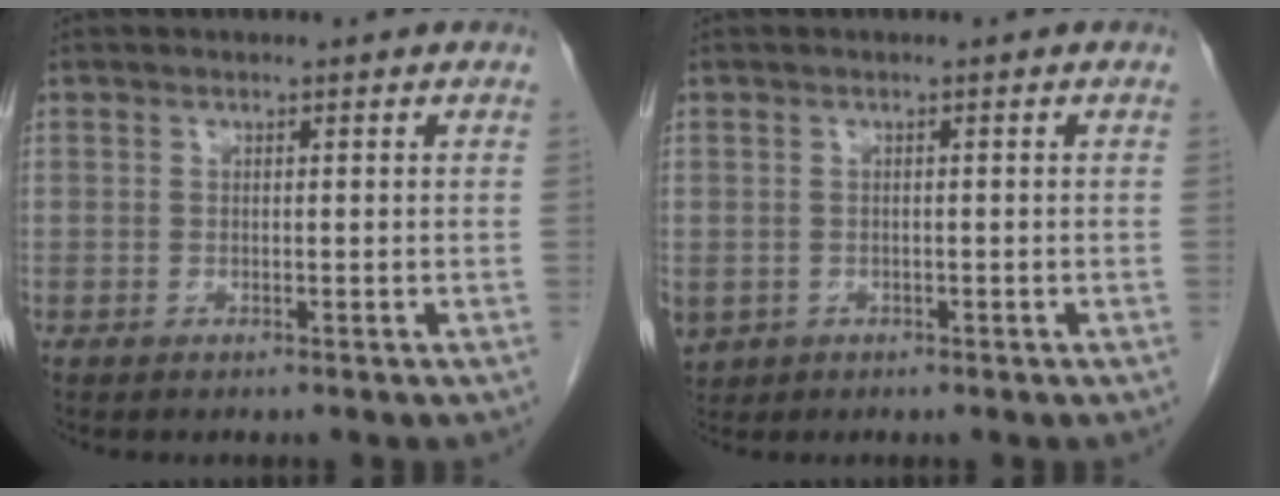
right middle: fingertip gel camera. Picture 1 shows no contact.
{"total": 3.7, "force": [-1.4, 3.2, 1.2], "torque": [-0.030, -0.003, -0.015]}